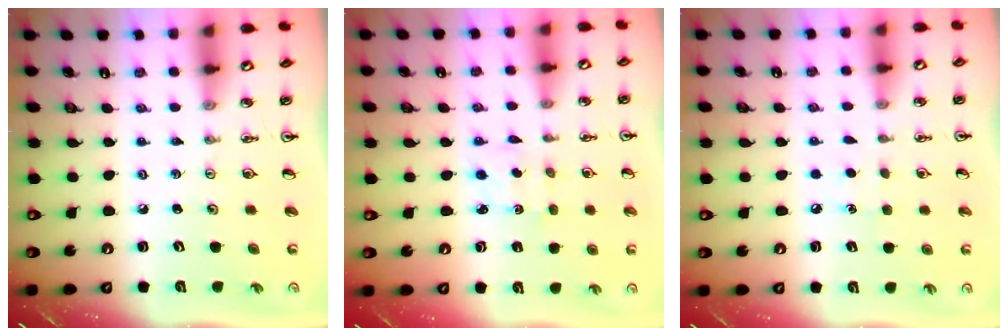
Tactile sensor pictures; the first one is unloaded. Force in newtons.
{"total": 2.5, "press": 2.4, "slide": 0.5}
{"total": 5.8, "press": 5.8, "slide": 0.7}